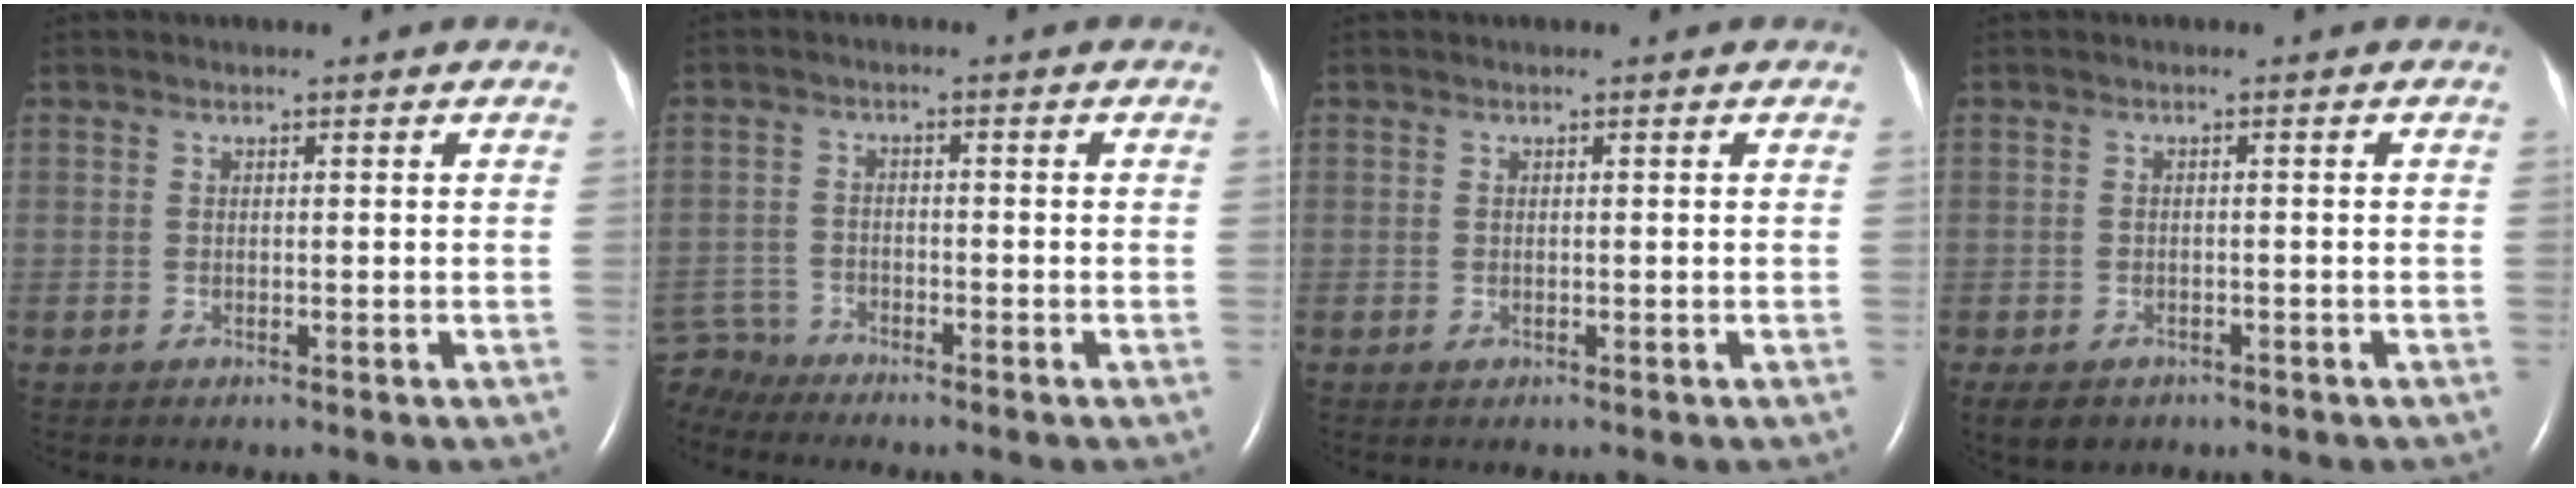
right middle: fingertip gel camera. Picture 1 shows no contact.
{"total": 5.0, "force": [-4.9, 1.0, 0.0], "torque": [-0.003, -0.009, -0.095]}
{"total": 0.0}
{"total": 9.7, "force": [-5.8, 6.7, 3.8], "torque": [-0.099, -0.015, -0.072]}